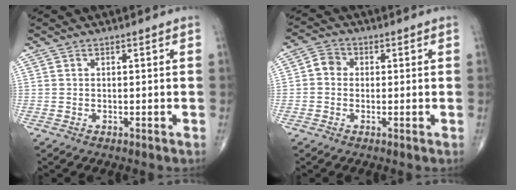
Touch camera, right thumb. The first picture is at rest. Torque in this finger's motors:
{"motor_torque": [-0.27, 0.40, -0.01, -0.29, -0.01]}